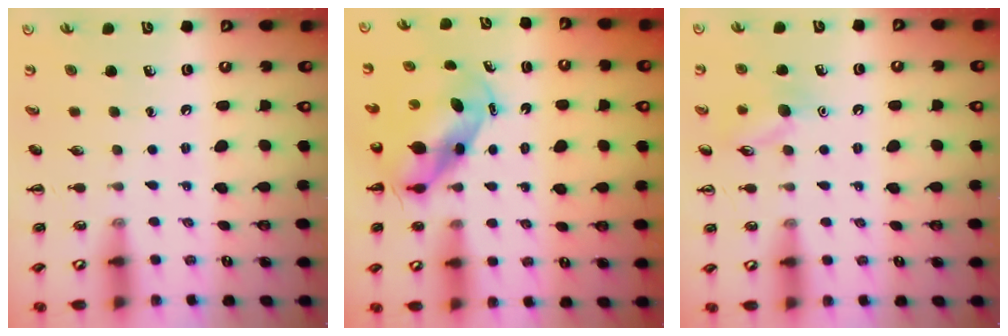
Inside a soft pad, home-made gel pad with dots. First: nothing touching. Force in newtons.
{"total": 6.6, "press": 6.5, "slide": 1.4}
{"total": 9.2, "press": 9.1, "slide": 1.4}